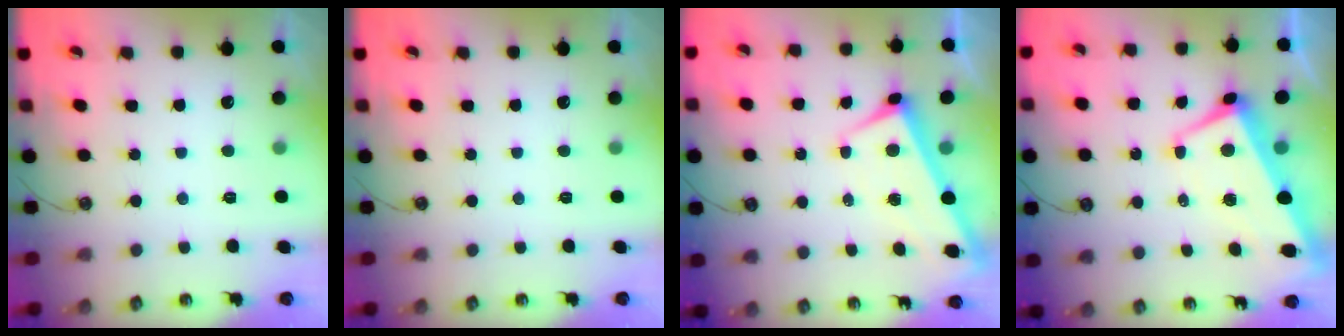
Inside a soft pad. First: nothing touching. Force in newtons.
{"total": 0.0}
{"total": 1.0, "press": 0.7, "slide": 0.8}
{"total": 1.7, "press": 1.0, "slide": 1.3}